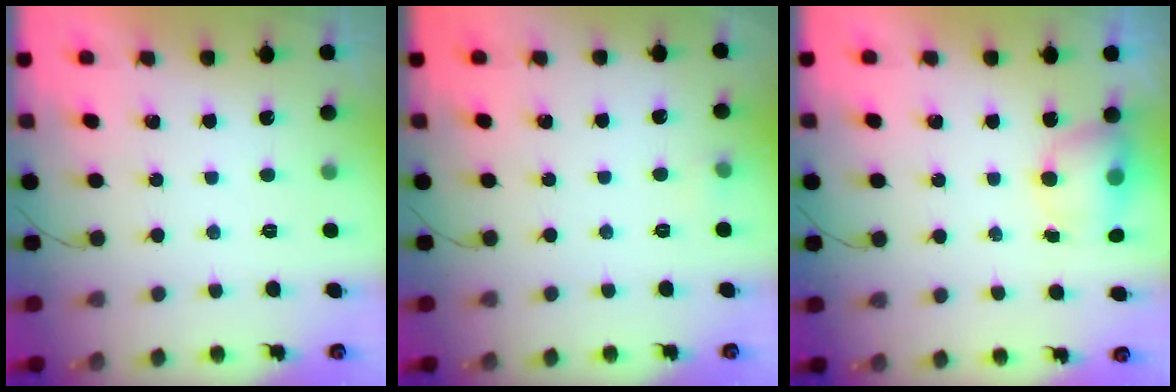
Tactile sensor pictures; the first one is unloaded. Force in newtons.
{"total": 5.8, "press": 2.8, "slide": 5.1}
{"total": 8.6, "press": 7.1, "slide": 4.7}